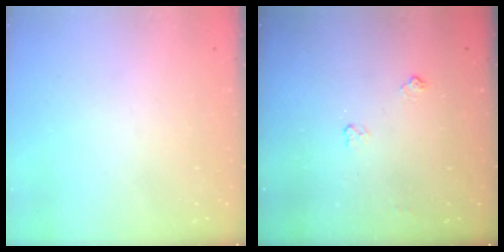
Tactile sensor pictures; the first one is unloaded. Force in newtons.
{"total": 5.3, "press": 5.3, "slide": 0.8}